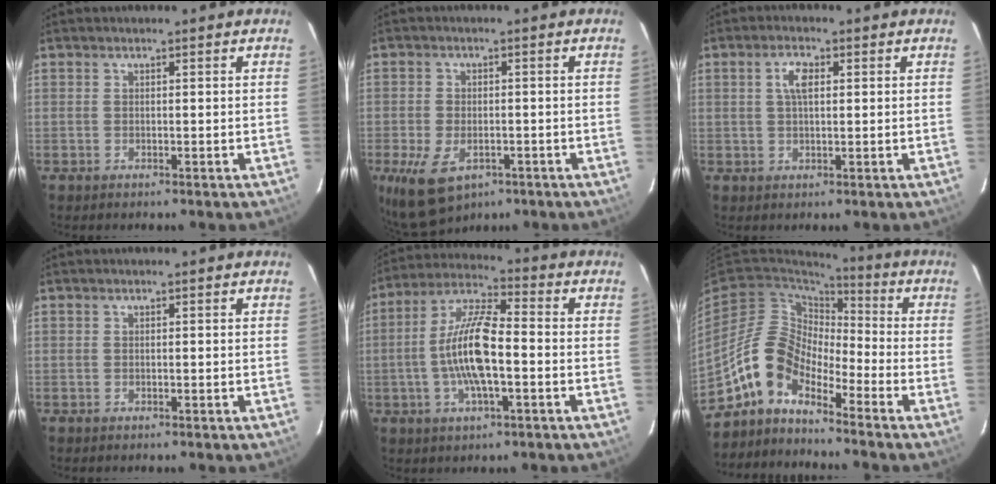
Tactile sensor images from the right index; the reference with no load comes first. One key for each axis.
{"total": 9.4, "fx": -4.3, "fy": 5.5, "fz": 6.2, "tx": -0.135, "ty": -0.023, "tz": -0.068}
{"total": 3.5, "fx": 0.9, "fy": 1.5, "fz": 3.1, "tx": -0.060, "ty": 0.009, "tz": 0.018}
{"total": 0.0}
{"total": 12.8, "fx": -2.4, "fy": 3.6, "fz": 12.1, "tx": -0.245, "ty": 0.007, "tz": -0.051}
{"total": 10.2, "fx": -6.8, "fy": 5.2, "fz": 5.5, "tx": -0.102, "ty": 0.027, "tz": -0.152}